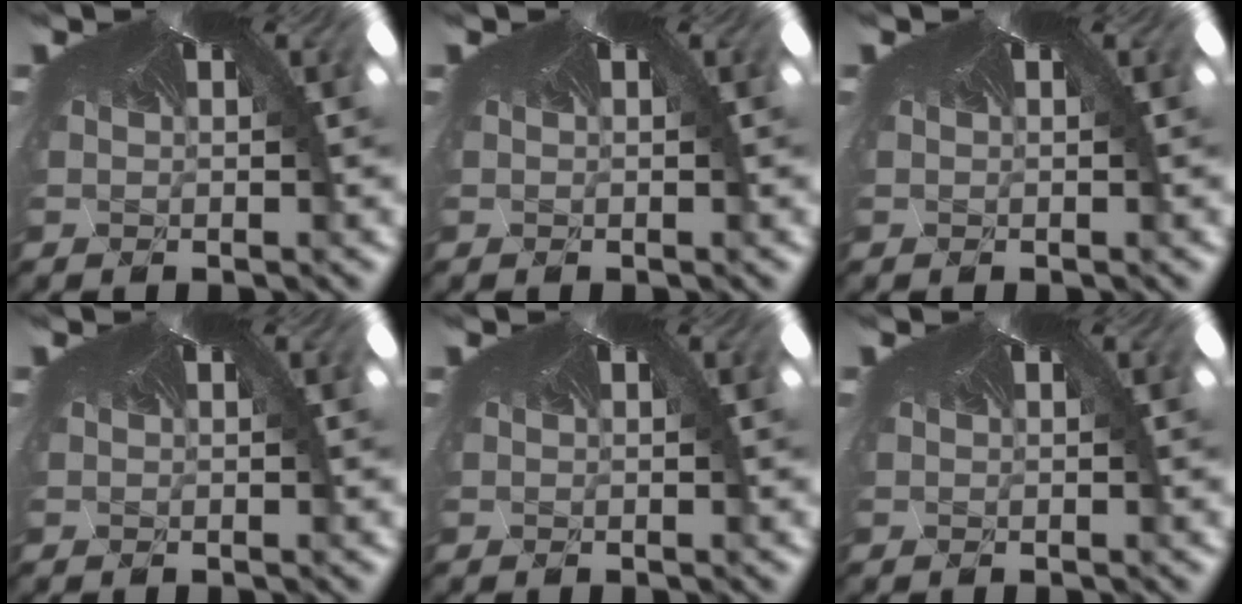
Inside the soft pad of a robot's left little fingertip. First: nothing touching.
{"total": 0.0}
{"total": 0.0}
{"total": 0.0}
{"total": 0.0}
{"total": 0.0}